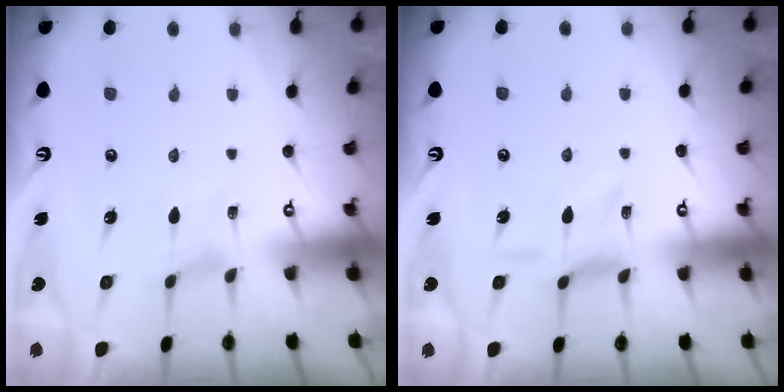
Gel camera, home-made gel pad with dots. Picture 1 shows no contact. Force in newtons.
{"total": 2.4, "press": 2.4, "slide": 0.4}